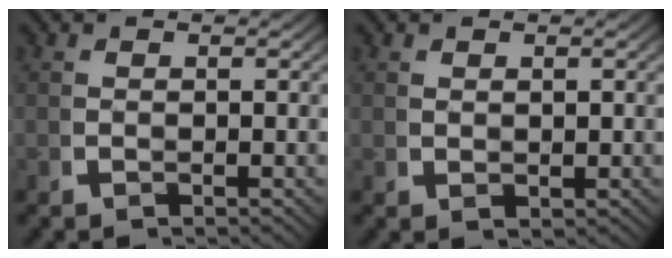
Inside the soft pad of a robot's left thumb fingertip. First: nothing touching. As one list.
[{"total": 0.8, "force": [0.6, 0.3, 0.4], "torque": [-0.001, -0.002, 0.017]}]